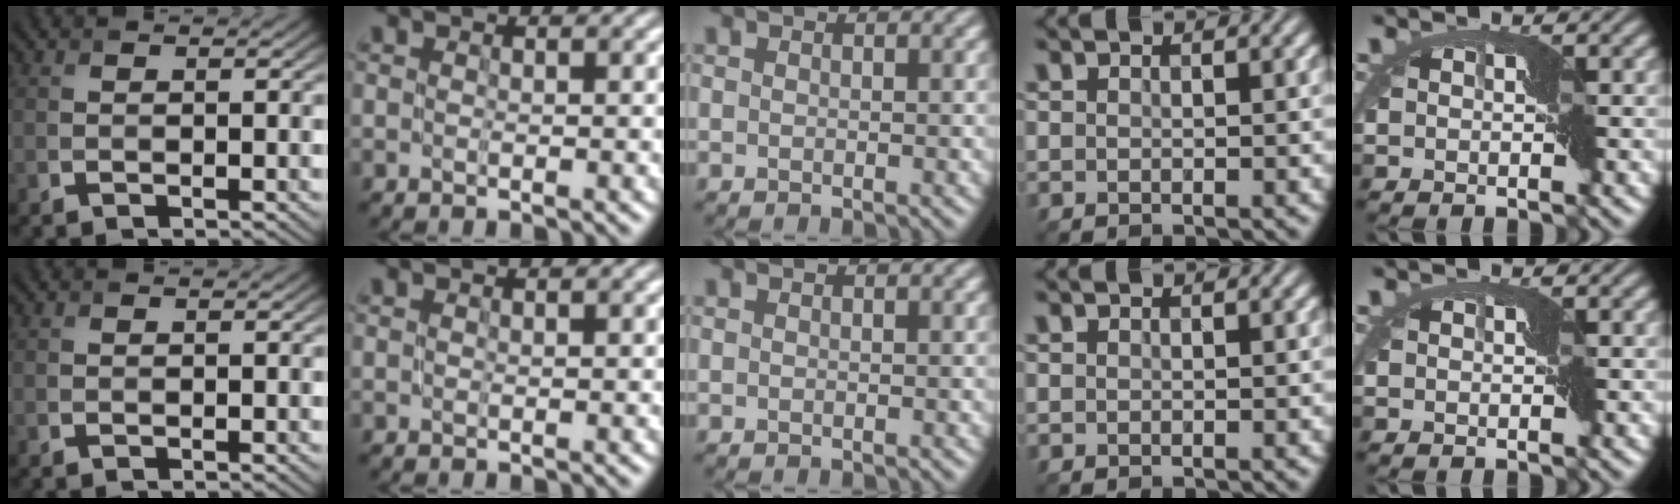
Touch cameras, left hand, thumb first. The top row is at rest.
{}